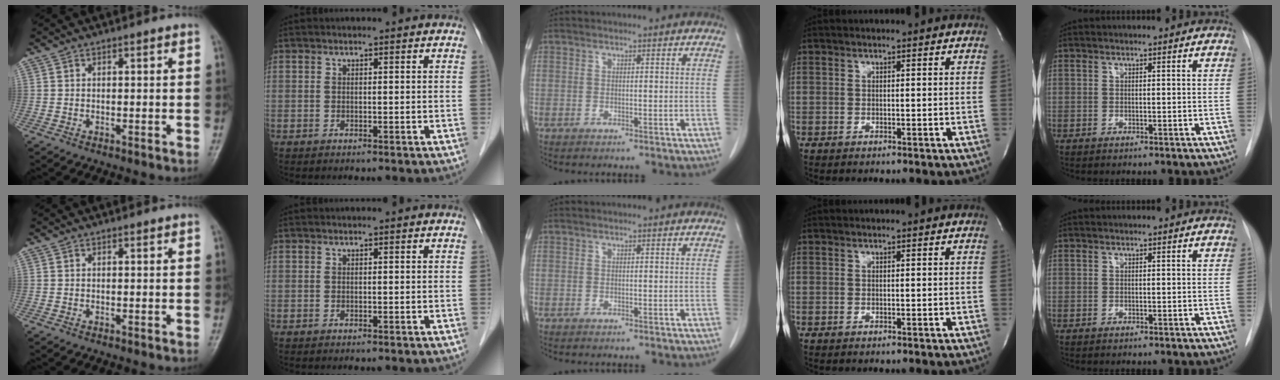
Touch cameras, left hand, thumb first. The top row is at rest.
{}